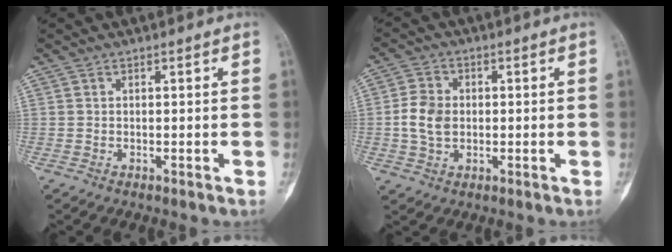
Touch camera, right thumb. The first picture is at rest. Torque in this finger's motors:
{"motor_torque": [0.86, 0.36, 0.33, -0.36, 0.04]}